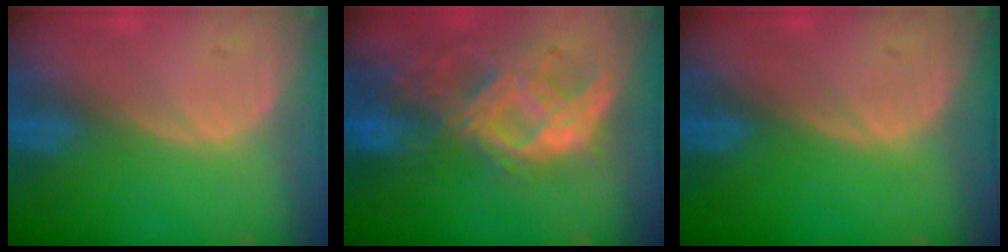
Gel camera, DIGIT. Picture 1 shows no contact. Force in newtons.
{"total": 10.6, "press": 9.2, "slide": 5.3}
{"total": 0.0}